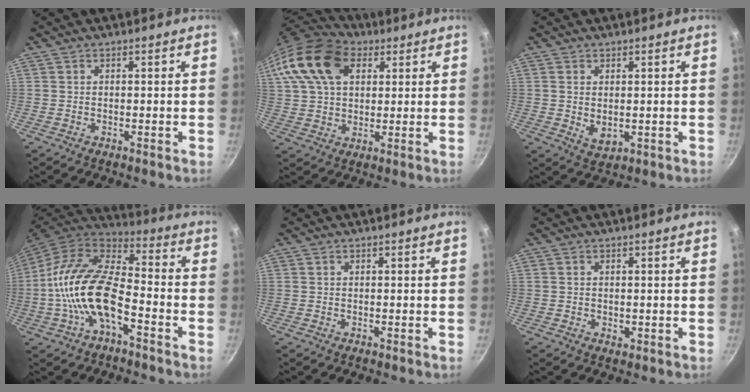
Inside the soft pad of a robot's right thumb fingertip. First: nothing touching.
{"total": 18.8, "force": [7.2, 12.8, 11.7], "torque": [-0.229, 0.014, 0.122]}
{"total": 4.0, "force": [0.3, 2.6, 3.1], "torque": [-0.052, -0.010, 0.012]}
{"total": 17.7, "force": [-4.9, 8.7, 14.7], "torque": [-0.265, 0.042, -0.105]}
{"total": 0.0}
{"total": 1.2, "force": [-0.1, 0.9, 0.7], "torque": [-0.010, 0.000, -0.001]}